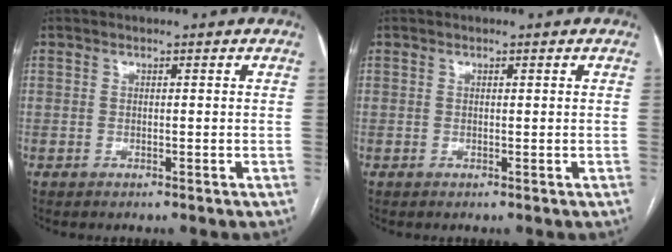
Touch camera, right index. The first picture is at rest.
{"total": 0.0}